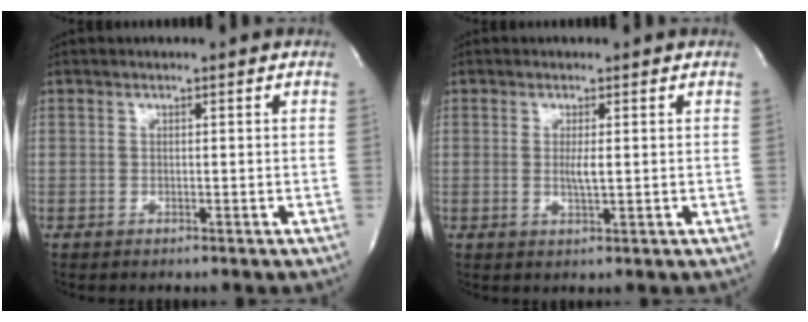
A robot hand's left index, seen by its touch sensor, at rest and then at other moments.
{"total": 2.0, "force": [0.2, 0.2, 2.0], "torque": [-0.043, -0.003, 0.005]}